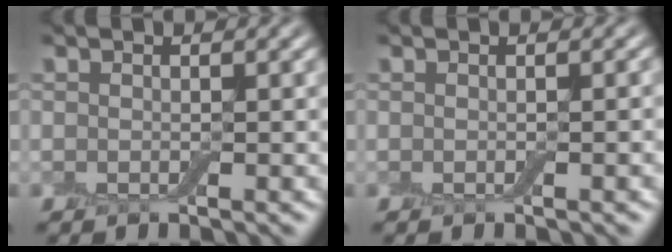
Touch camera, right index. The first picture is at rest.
{"total": 0.8, "force": [-0.2, 0.1, 0.8], "torque": [-0.010, -0.001, -0.002]}